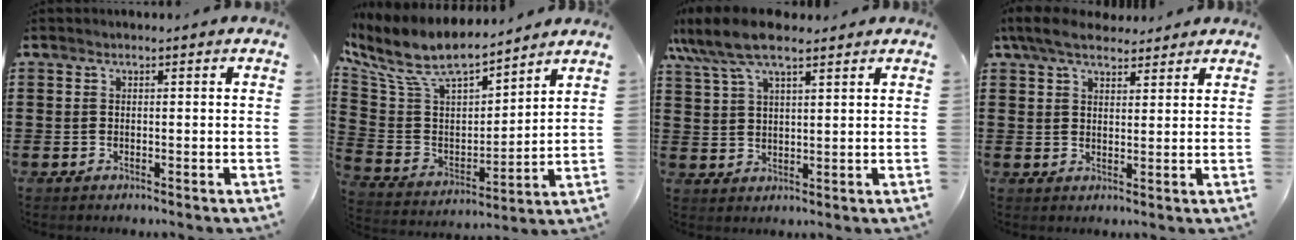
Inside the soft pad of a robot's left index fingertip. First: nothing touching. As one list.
[{"total": 10.3, "force": [8.3, 3.2, 5.1], "torque": [-0.136, -0.048, 0.145]}, {"total": 8.1, "force": [6.0, 2.7, 4.7], "torque": [-0.106, -0.003, 0.112]}, {"total": 5.8, "force": [4.7, 2.1, 2.6], "torque": [-0.064, -0.001, 0.089]}]